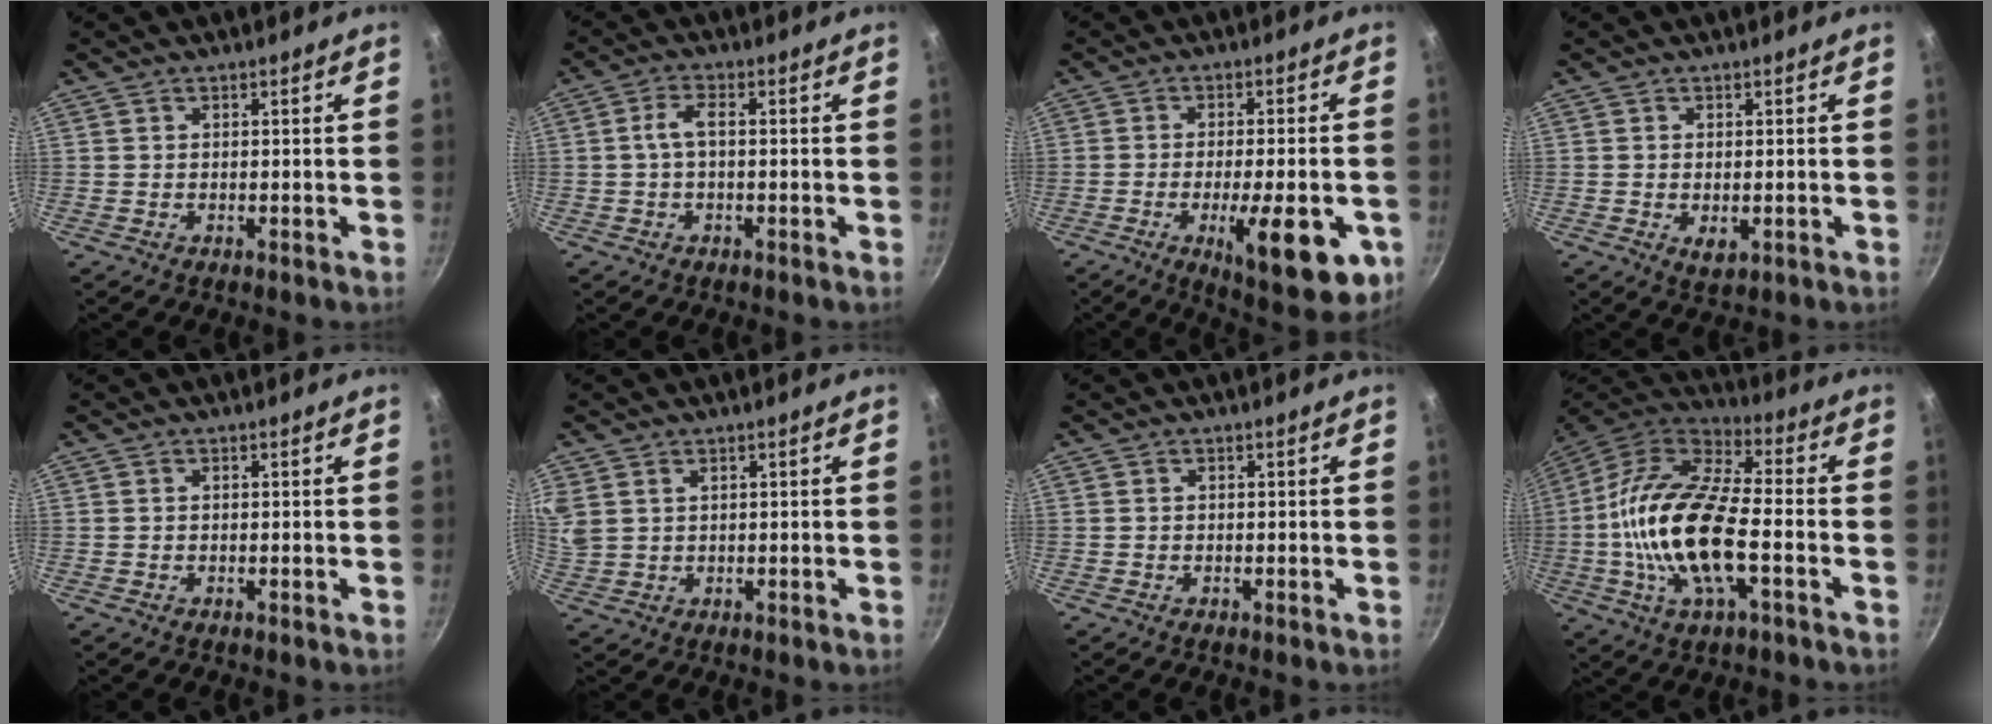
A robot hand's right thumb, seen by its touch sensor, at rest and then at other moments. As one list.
[{"total": 3.7, "force": [-0.2, 1.6, 3.3], "torque": [-0.074, 0.016, -0.007]}, {"total": 16.4, "force": [-5.5, 5.2, 14.6], "torque": [-0.178, 0.005, -0.069]}, {"total": 2.9, "force": [-0.5, 1.7, 2.3], "torque": [-0.038, -0.009, -0.004]}, {"total": 0.0}, {"total": 7.1, "force": [3.3, 5.0, 3.7], "torque": [-0.081, 0.009, 0.075]}, {"total": 0.0}, {"total": 21.1, "force": [-3.6, 8.9, 18.8], "torque": [-0.365, 0.030, -0.085]}]